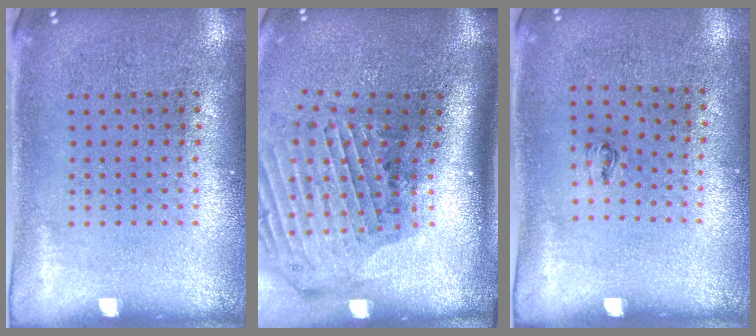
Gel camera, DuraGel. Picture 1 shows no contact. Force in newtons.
{"total": 2.9, "press": 2.1, "slide": 2.0}
{"total": 0.6, "press": 0.2, "slide": 0.5}